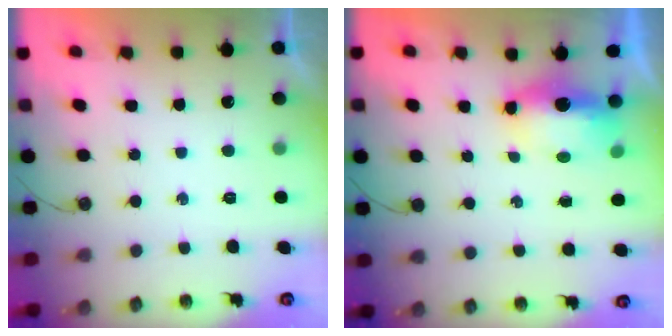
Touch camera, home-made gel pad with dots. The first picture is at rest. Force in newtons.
{"total": 10.0, "press": 8.0, "slide": 6.1}